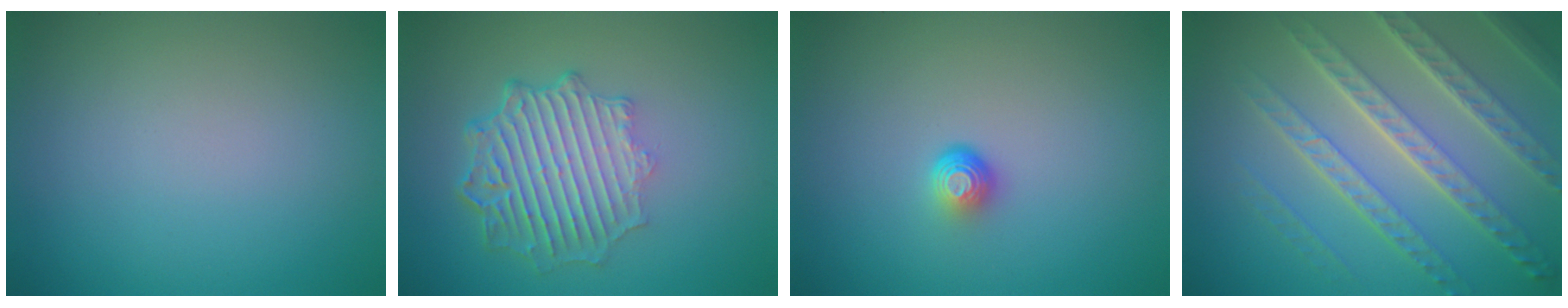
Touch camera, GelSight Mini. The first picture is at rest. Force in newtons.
{"total": 6.3, "press": 4.7, "slide": 4.2}
{"total": 1.7, "press": 1.1, "slide": 1.3}
{"total": 7.3, "press": 5.3, "slide": 5.1}